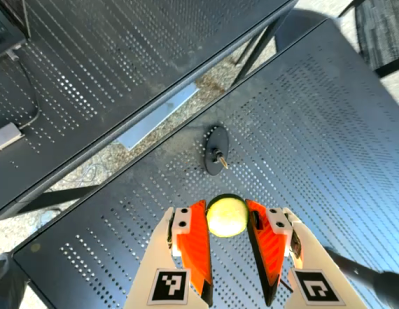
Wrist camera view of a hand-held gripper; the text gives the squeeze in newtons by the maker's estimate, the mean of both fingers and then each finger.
{"total": 9.5, "left": 9.8, "right": 9.3}